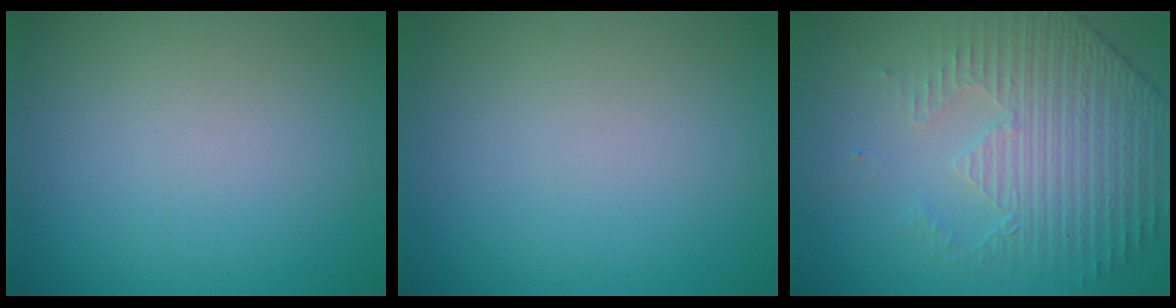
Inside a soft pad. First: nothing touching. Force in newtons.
{"total": 0.0}
{"total": 4.5, "press": 3.6, "slide": 2.7}